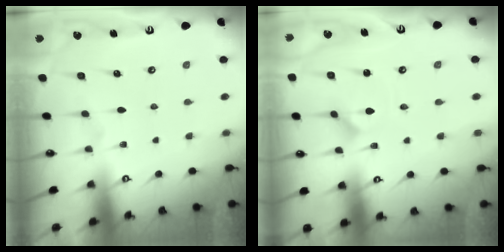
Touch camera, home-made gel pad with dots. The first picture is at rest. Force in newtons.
{"total": 1.5, "press": 1.5, "slide": 0.1}